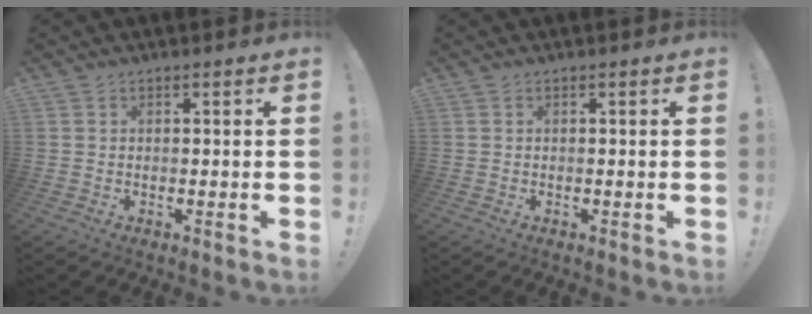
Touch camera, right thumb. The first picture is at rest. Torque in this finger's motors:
{"motor_torque": [0.33, -0.20, 0.17, -0.09, 0.00]}